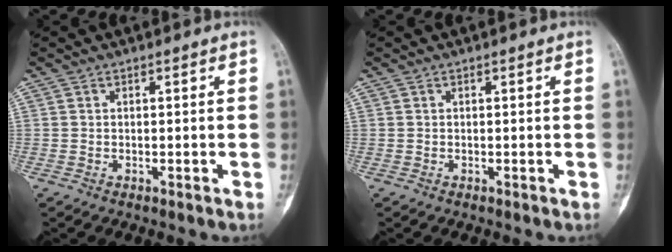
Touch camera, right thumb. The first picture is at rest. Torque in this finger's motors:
{"motor_torque": [0.03, 0.01, 0.06, 0.01, 0.02]}